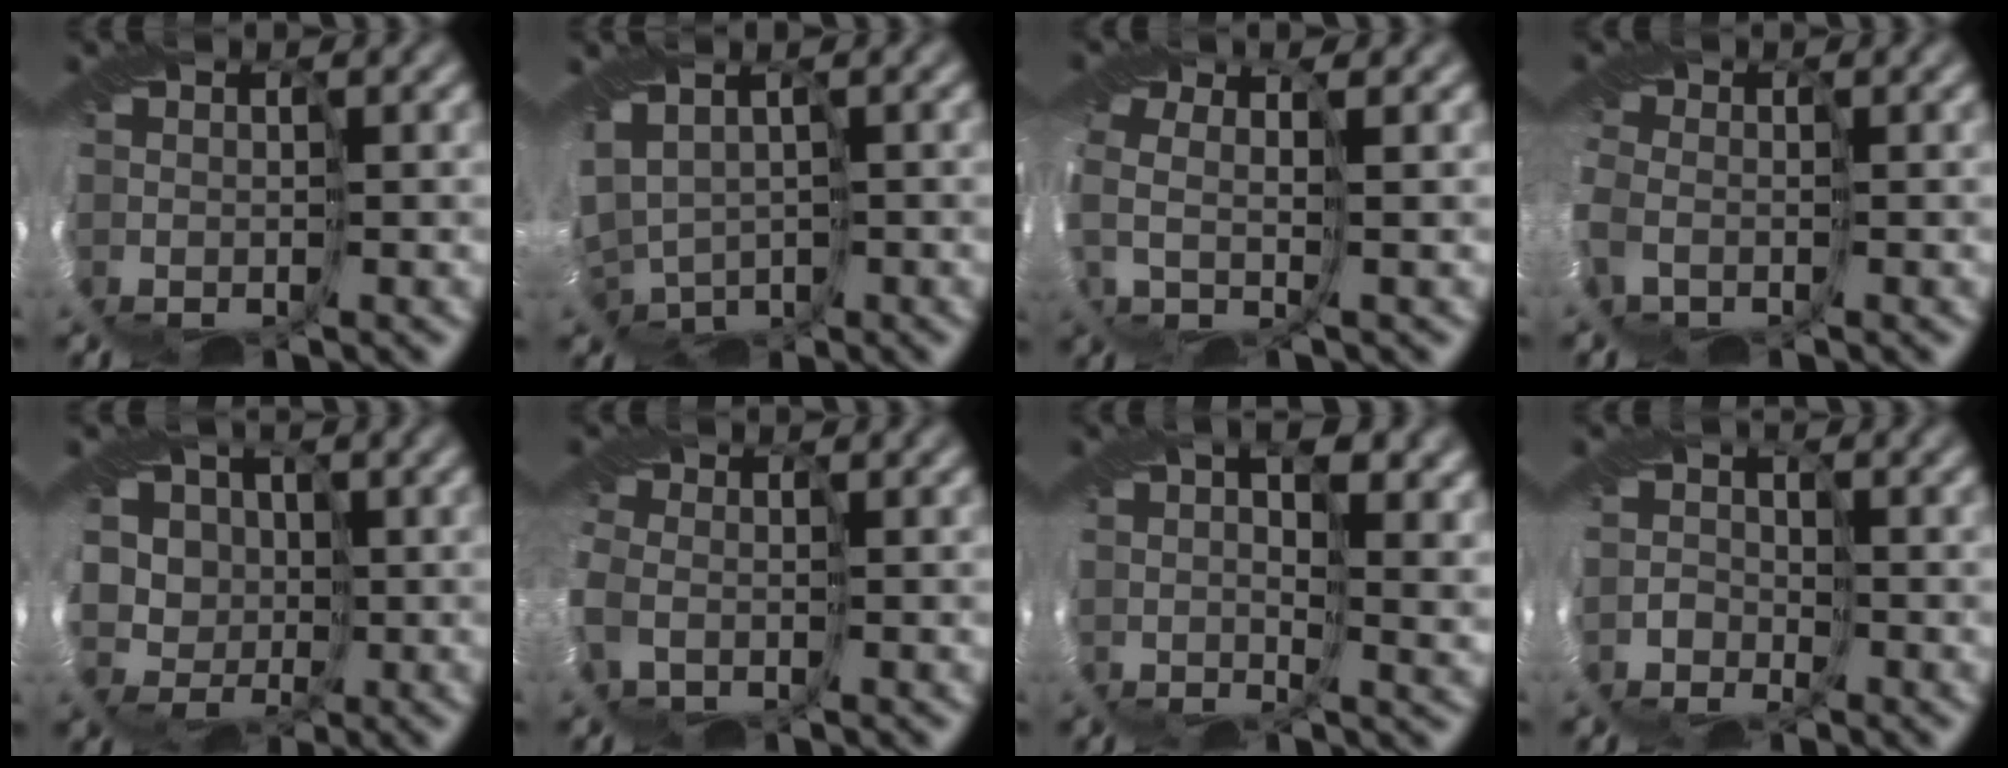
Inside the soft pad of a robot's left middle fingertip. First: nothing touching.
{"total": 3.9, "force": [0.5, 2.9, 2.6], "torque": [-0.051, -0.002, 0.033]}
{"total": 1.7, "force": [0.0, 0.6, 1.6], "torque": [-0.061, -0.014, -0.010]}
{"total": 2.8, "force": [-0.2, 2.4, 1.4], "torque": [-0.058, 0.006, -0.001]}
{"total": 3.9, "force": [2.7, 2.8, -0.7], "torque": [-0.005, 0.006, 0.051]}
{"total": 3.5, "force": [0.0, 2.9, 1.9], "torque": [-0.071, 0.006, 0.003]}
{"total": 5.3, "force": [2.8, 1.8, 4.1], "torque": [-0.060, 0.013, 0.039]}
{"total": 1.6, "force": [0.0, 0.2, -1.6], "torque": [0.036, 0.006, 0.005]}